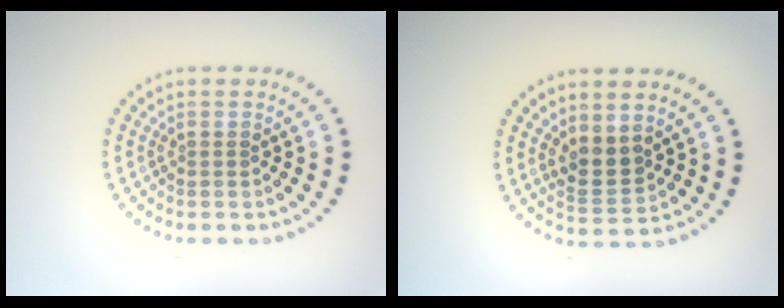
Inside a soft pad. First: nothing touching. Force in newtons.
{"total": 2.6, "press": 2.2, "slide": 1.2}